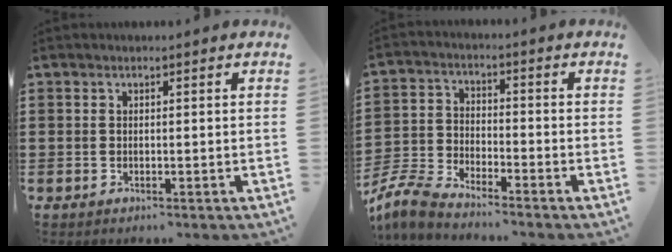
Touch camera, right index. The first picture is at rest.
{"total": 5.7, "force": [-5.5, 0.5, 1.6], "torque": [-0.062, -0.006, -0.115]}